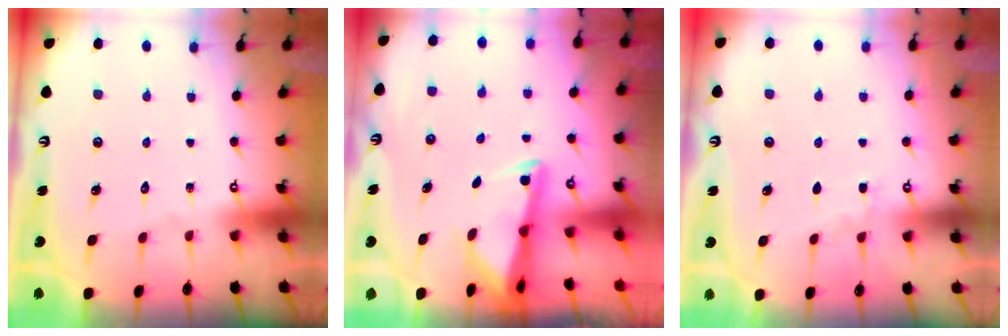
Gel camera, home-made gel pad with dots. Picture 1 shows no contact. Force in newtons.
{"total": 2.3, "press": 2.2, "slide": 0.4}
{"total": 3.4, "press": 3.4, "slide": 0.5}